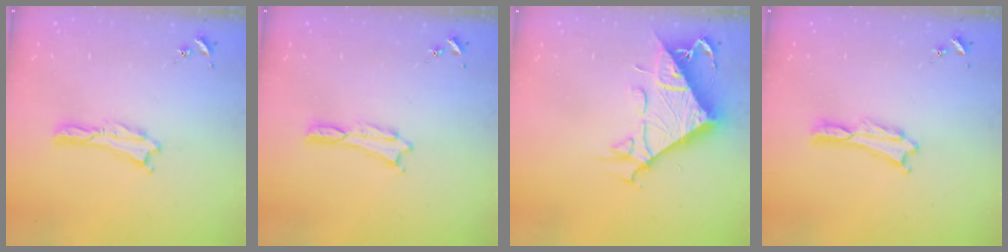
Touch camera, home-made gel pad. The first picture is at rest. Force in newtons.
{"total": 0.0}
{"total": 11.0, "press": 11.0, "slide": 1.1}
{"total": 0.0}